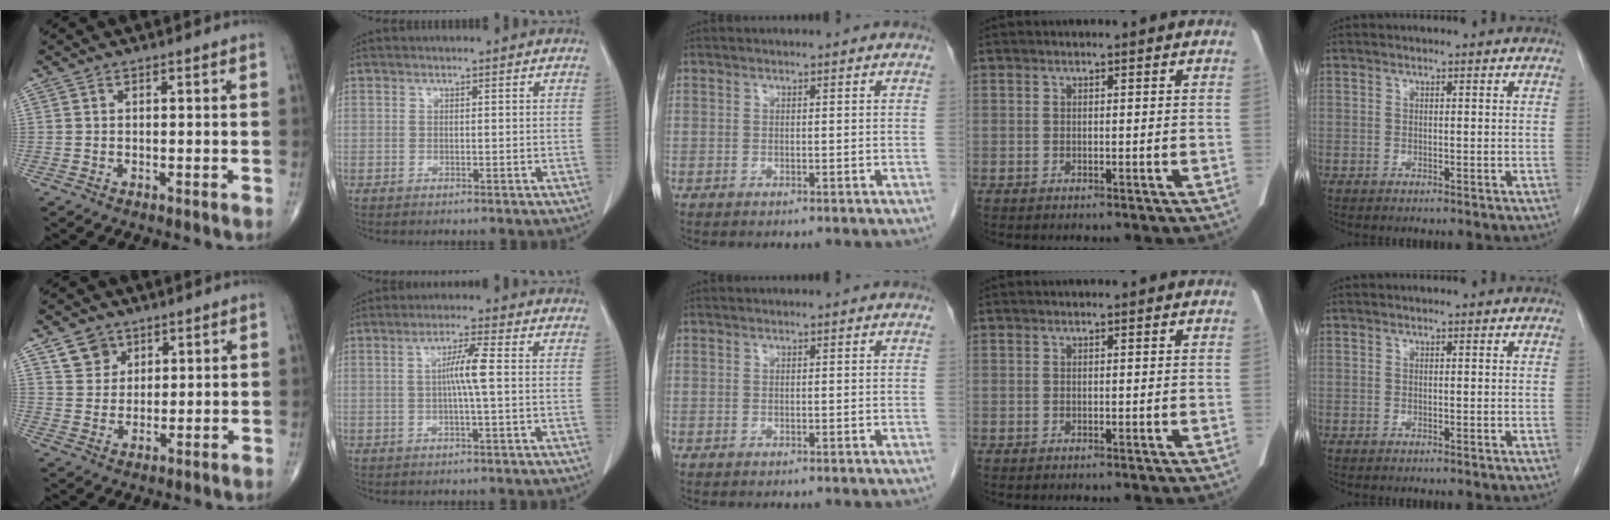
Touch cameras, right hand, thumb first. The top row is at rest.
{"thumb": {"total": 5.6, "force": [3.2, 4.3, 1.4], "torque": [-0.003, -0.019, 0.062]}, "index": {"total": 4.6, "force": [0.1, -0.3, 4.6], "torque": [-0.085, 0.006, 0.001]}}